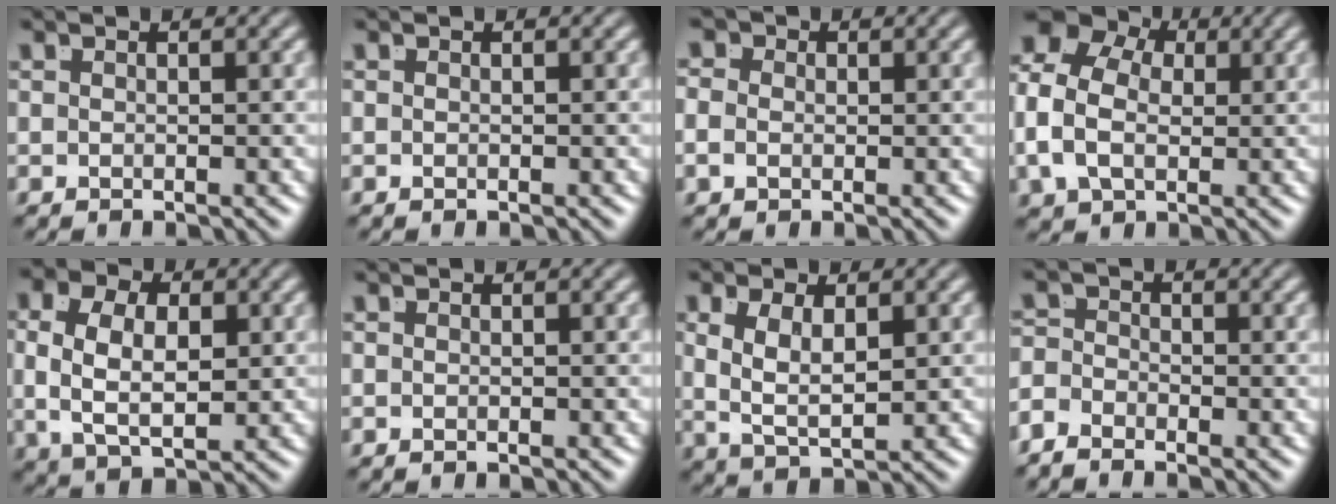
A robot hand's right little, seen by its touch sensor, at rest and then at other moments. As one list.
[{"total": 0.0}, {"total": 2.2, "force": [0.0, 2.0, 1.0], "torque": [-0.020, 0.000, -0.006]}, {"total": 11.4, "force": [2.6, 9.3, 6.1], "torque": [-0.121, 0.013, 0.025]}, {"total": 7.4, "force": [0.2, 5.2, 5.3], "torque": [-0.101, -0.014, 0.007]}, {"total": 0.0}, {"total": 4.7, "force": [0.4, 2.8, 3.7], "torque": [-0.080, -0.015, 0.015]}, {"total": 2.2, "force": [-1.7, 1.3, 0.5], "torque": [-0.006, -0.016, -0.031]}]